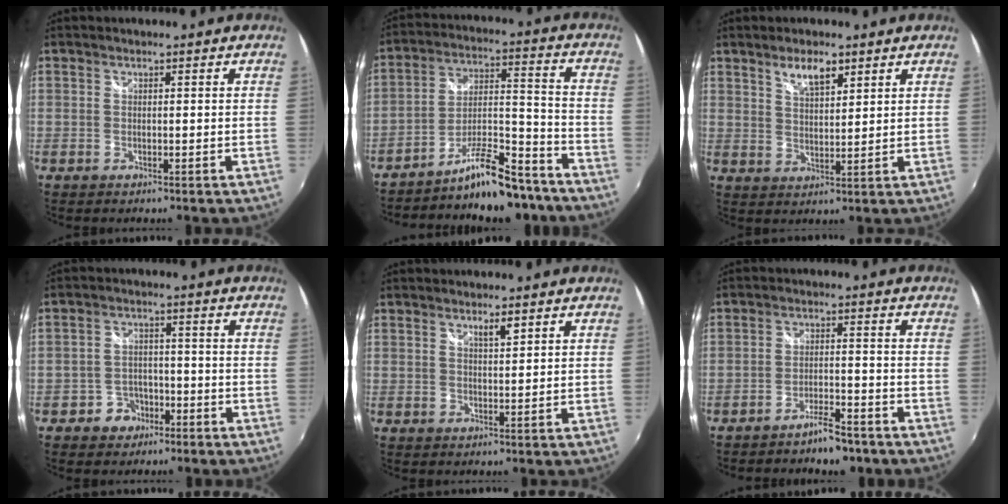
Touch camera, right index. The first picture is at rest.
{"total": 13.3, "force": [-11.2, 3.3, 6.2], "torque": [-0.105, 0.037, -0.171]}
{"total": 5.4, "force": [3.6, 1.9, 3.6], "torque": [-0.059, 0.003, 0.064]}
{"total": 5.3, "force": [-3.2, 4.1, 0.9], "torque": [-0.034, 0.013, -0.046]}
{"total": 2.2, "force": [1.6, 0.4, 1.5], "torque": [-0.023, 0.001, 0.026]}
{"total": 5.2, "force": [-4.4, 1.4, 2.3], "torque": [-0.057, 0.005, -0.069]}